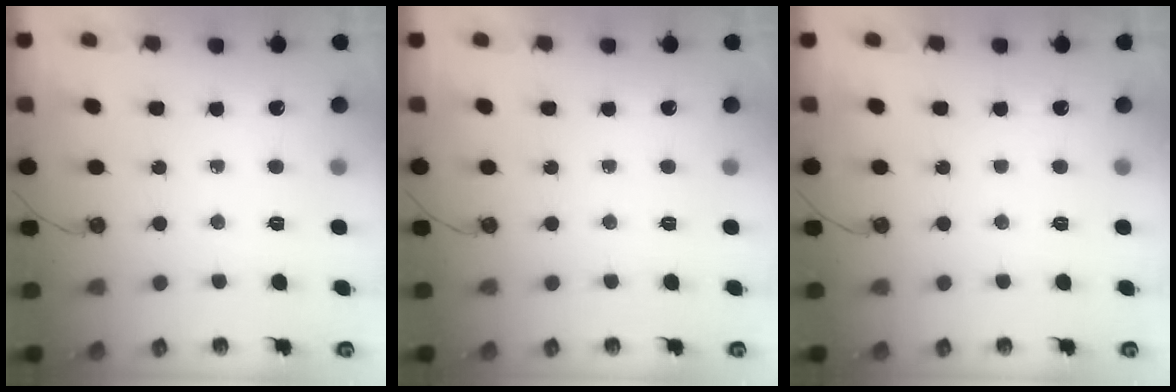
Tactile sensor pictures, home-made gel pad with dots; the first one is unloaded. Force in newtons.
{"total": 0.0}
{"total": 0.0}